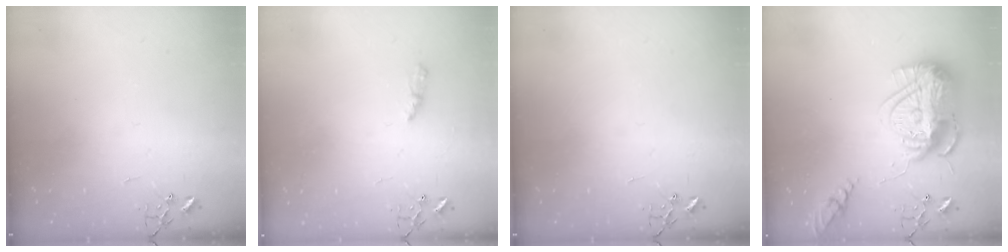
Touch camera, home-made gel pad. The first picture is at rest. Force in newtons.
{"total": 4.2, "press": 4.2, "slide": 0.5}
{"total": 0.0}
{"total": 18.9, "press": 18.9, "slide": 1.6}